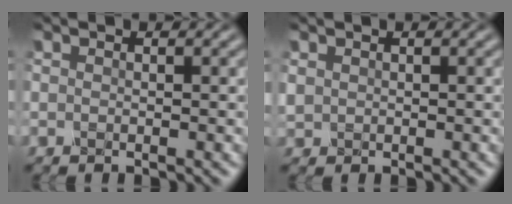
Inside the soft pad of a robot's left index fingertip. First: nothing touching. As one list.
[{"total": 0.8, "force": [0.4, 0.6, 0.2], "torque": [-0.006, 0.000, 0.010]}]